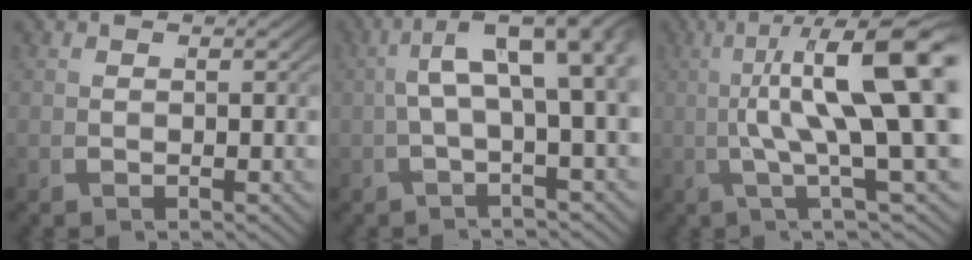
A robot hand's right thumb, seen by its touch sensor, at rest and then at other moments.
{"total": 7.3, "force": [1.5, 2.6, 6.6], "torque": [-0.091, 0.035, 0.004]}
{"total": 11.6, "force": [1.9, 3.4, 10.9], "torque": [-0.146, 0.014, 0.012]}